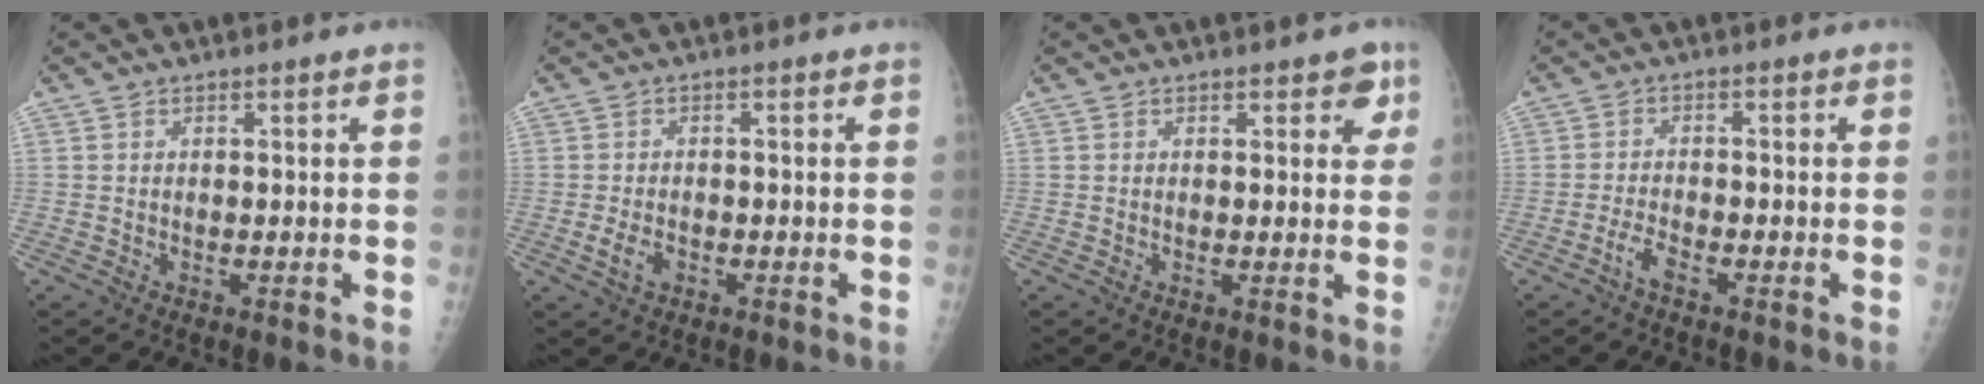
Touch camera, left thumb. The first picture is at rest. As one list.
[{"total": 3.0, "force": [-1.3, 1.8, 1.9], "torque": [-0.037, 0.004, -0.022]}, {"total": 3.2, "force": [1.7, 1.7, 2.0], "torque": [0.007, -0.004, 0.014]}, {"total": 2.6, "force": [-2.0, 0.5, 1.5], "torque": [-0.037, 0.012, -0.041]}]